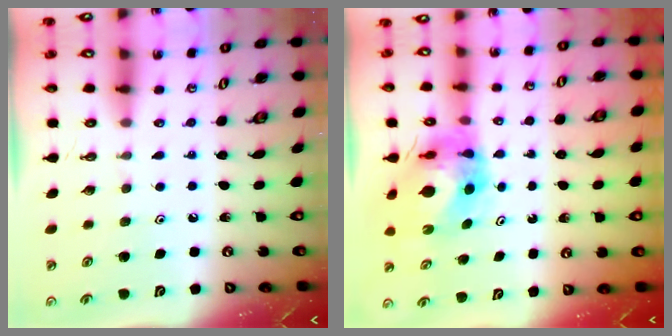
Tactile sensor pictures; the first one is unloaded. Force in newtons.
{"total": 8.8, "press": 8.7, "slide": 0.8}